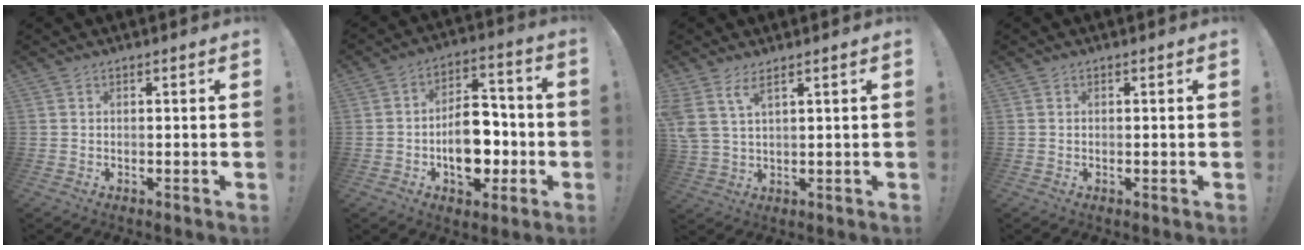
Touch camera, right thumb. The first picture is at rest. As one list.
[{"total": 14.9, "force": [-3.8, 9.7, 10.6], "torque": [-0.155, 0.025, -0.062]}, {"total": 5.4, "force": [3.6, 1.7, 3.8], "torque": [-0.077, -0.013, 0.070]}, {"total": 0.0}]